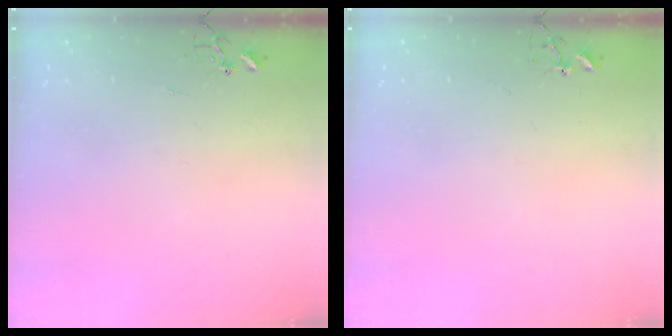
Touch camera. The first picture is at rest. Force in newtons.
{"total": 4.2, "press": 4.2, "slide": 0.6}